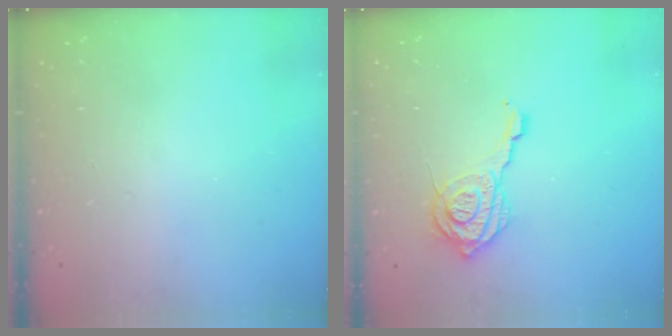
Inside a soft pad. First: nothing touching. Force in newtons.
{"total": 14.4, "press": 14.3, "slide": 1.9}